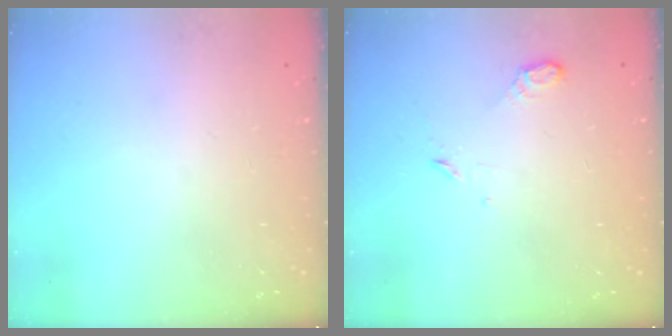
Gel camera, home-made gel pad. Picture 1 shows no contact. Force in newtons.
{"total": 5.0, "press": 4.9, "slide": 0.8}